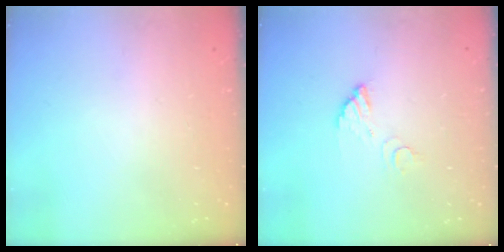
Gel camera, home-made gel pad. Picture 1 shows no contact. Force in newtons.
{"total": 4.6, "press": 4.5, "slide": 0.2}